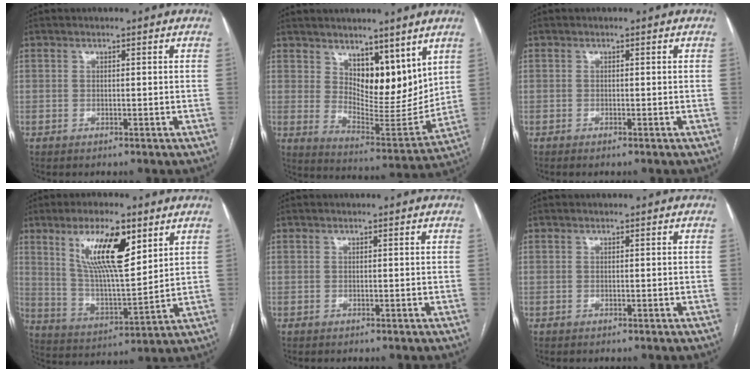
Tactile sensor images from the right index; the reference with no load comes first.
{"total": 11.4, "force": [6.5, 5.0, 7.9], "torque": [-0.120, -0.016, 0.125]}
{"total": 0.6, "force": [-0.5, -0.1, 0.3], "torque": [-0.010, -0.002, -0.008]}
{"total": 13.7, "force": [6.8, 3.3, 11.5], "torque": [-0.214, 0.002, 0.127]}
{"total": 0.0}
{"total": 0.0}